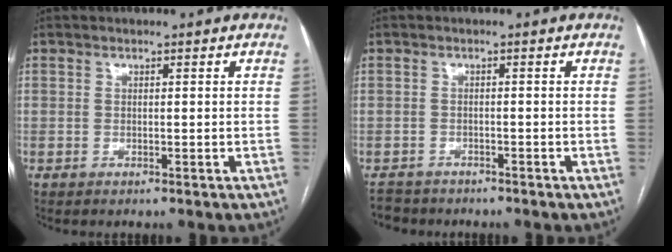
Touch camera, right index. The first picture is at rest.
{"total": 3.1, "force": [-2.8, 1.4, -0.5], "torque": [0.003, -0.003, -0.051]}